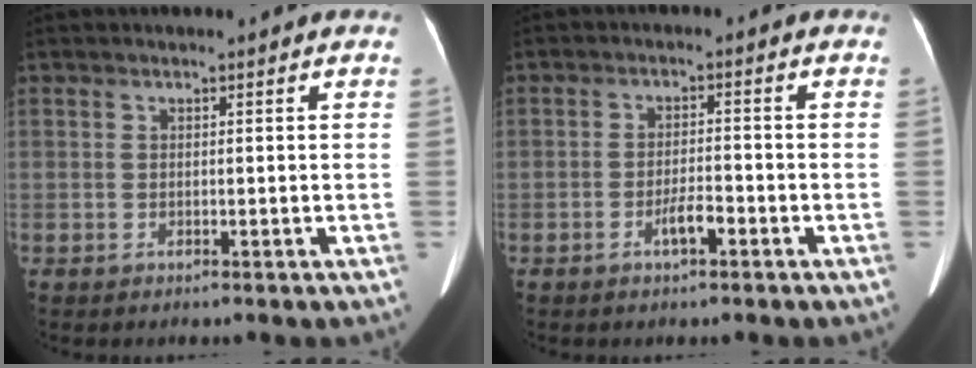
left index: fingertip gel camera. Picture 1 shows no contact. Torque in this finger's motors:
{"motor_torque": [0.61, 0.41, 0.15, 0.05]}